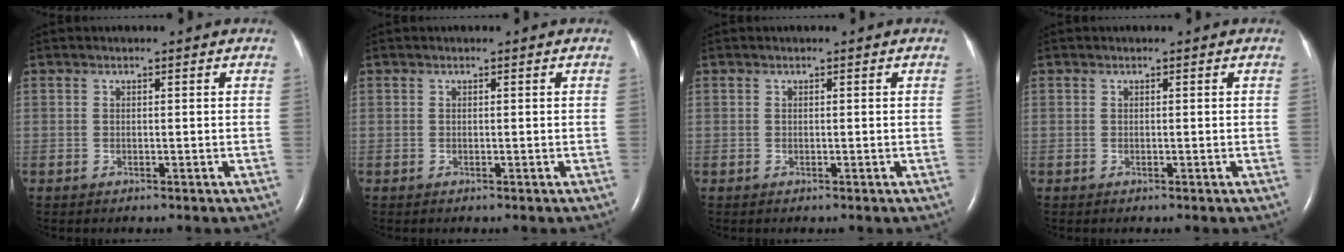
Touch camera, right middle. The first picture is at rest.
{"total": 0.0}
{"total": 0.0}
{"total": 0.0}